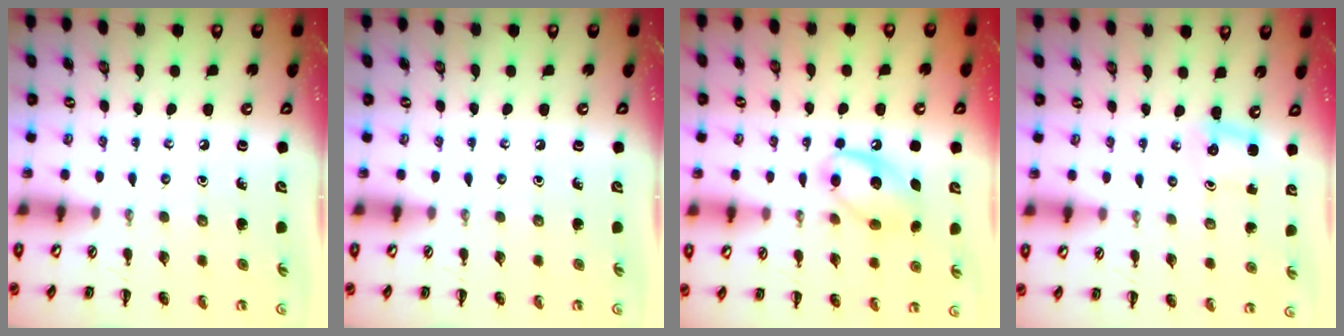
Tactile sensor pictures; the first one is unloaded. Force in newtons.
{"total": 0.0}
{"total": 12.4, "press": 12.3, "slide": 1.6}
{"total": 2.5, "press": 2.4, "slide": 0.8}